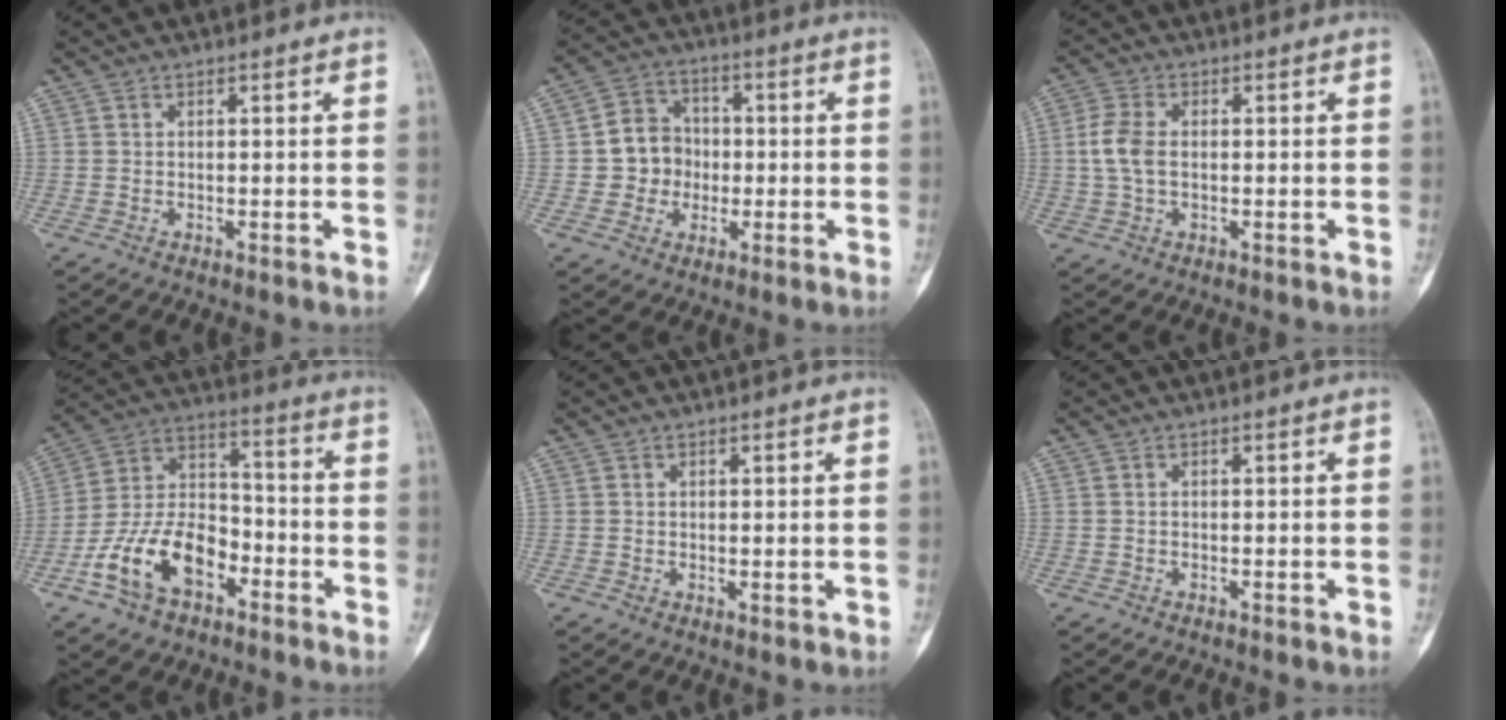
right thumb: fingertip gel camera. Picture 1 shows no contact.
{"total": 8.5, "force": [-0.9, 8.0, 2.8], "torque": [0.000, 0.021, -0.022]}
{"total": 5.4, "force": [-0.2, 3.2, 4.3], "torque": [-0.102, 0.011, -0.009]}
{"total": 15.4, "force": [-7.1, 9.4, 9.9], "torque": [-0.169, 0.061, -0.132]}
{"total": 1.2, "force": [0.1, 0.7, 1.0], "torque": [-0.005, -0.002, 0.004]}
{"total": 0.0}